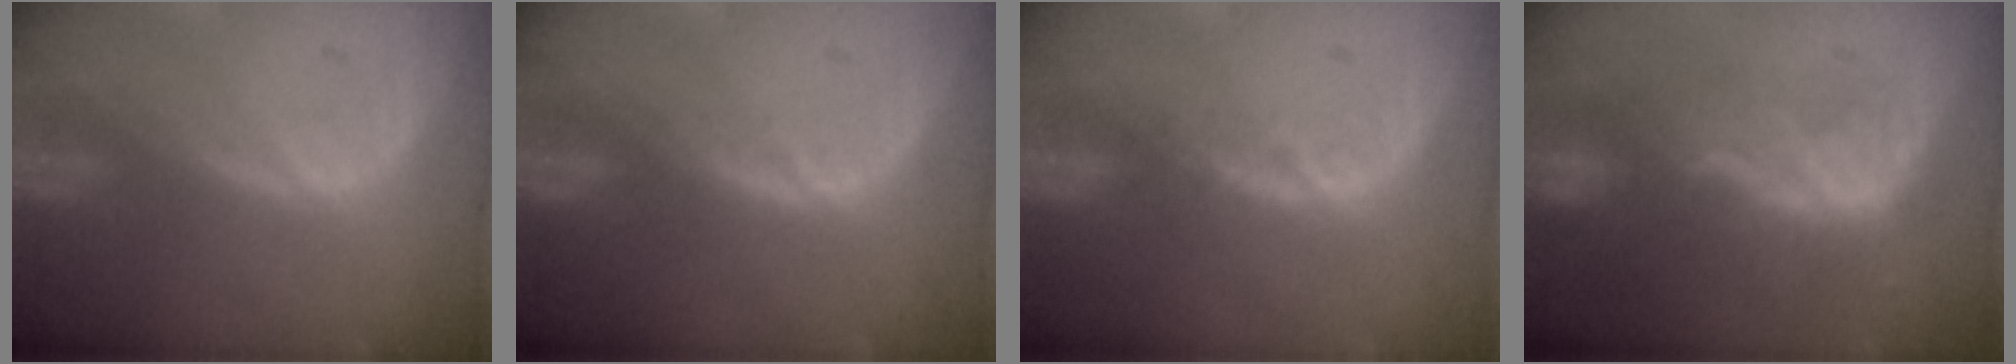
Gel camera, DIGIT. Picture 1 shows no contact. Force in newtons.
{"total": 1.3, "press": 1.3, "slide": 0.2}
{"total": 2.1, "press": 1.8, "slide": 1.1}
{"total": 8.2, "press": 7.4, "slide": 3.6}